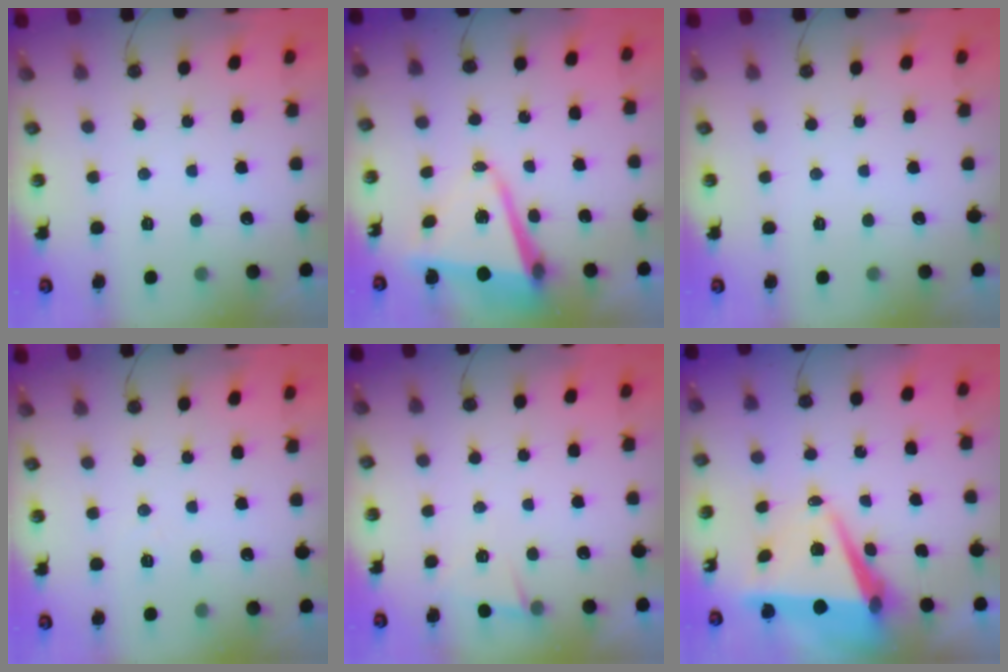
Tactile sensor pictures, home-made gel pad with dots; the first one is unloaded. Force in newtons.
{"total": 9.9, "press": 9.8, "slide": 1.6}
{"total": 0.0}
{"total": 5.6, "press": 3.3, "slide": 4.5}
{"total": 3.2, "press": 2.8, "slide": 1.5}
{"total": 9.5, "press": 8.6, "slide": 4.0}